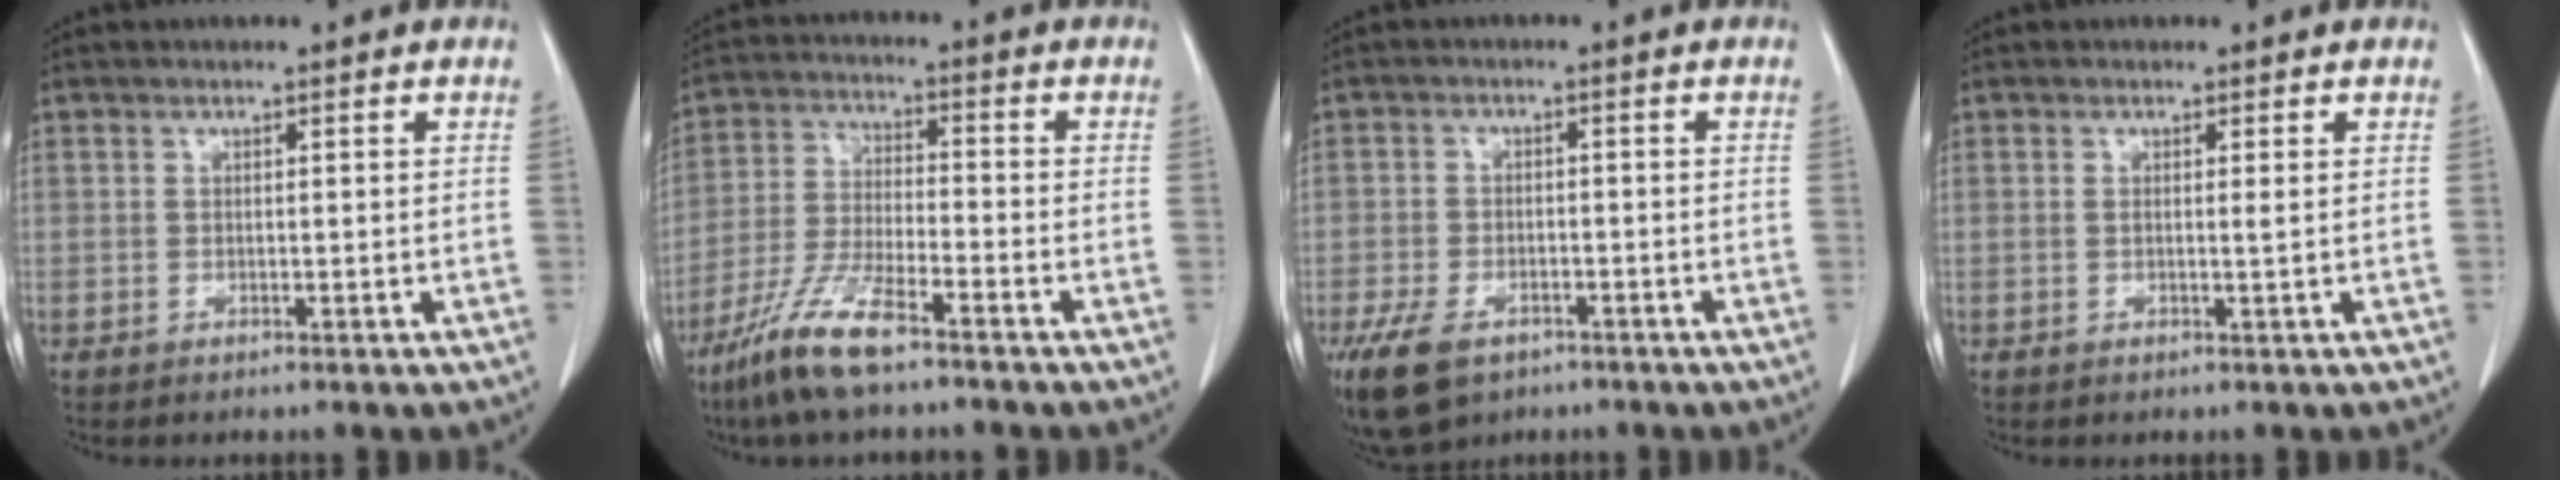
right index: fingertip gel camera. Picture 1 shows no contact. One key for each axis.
{"total": 9.7, "fx": -6.9, "fy": 1.4, "fz": 6.6, "tx": -0.140, "ty": -0.020, "tz": -0.138}
{"total": 9.8, "fx": -5.8, "fy": 6.1, "fz": 5.0, "tx": -0.110, "ty": -0.005, "tz": -0.094}
{"total": 0.8, "fx": 0.1, "fy": -0.2, "fz": 0.8, "tx": -0.016, "ty": -0.001, "tz": 0.001}